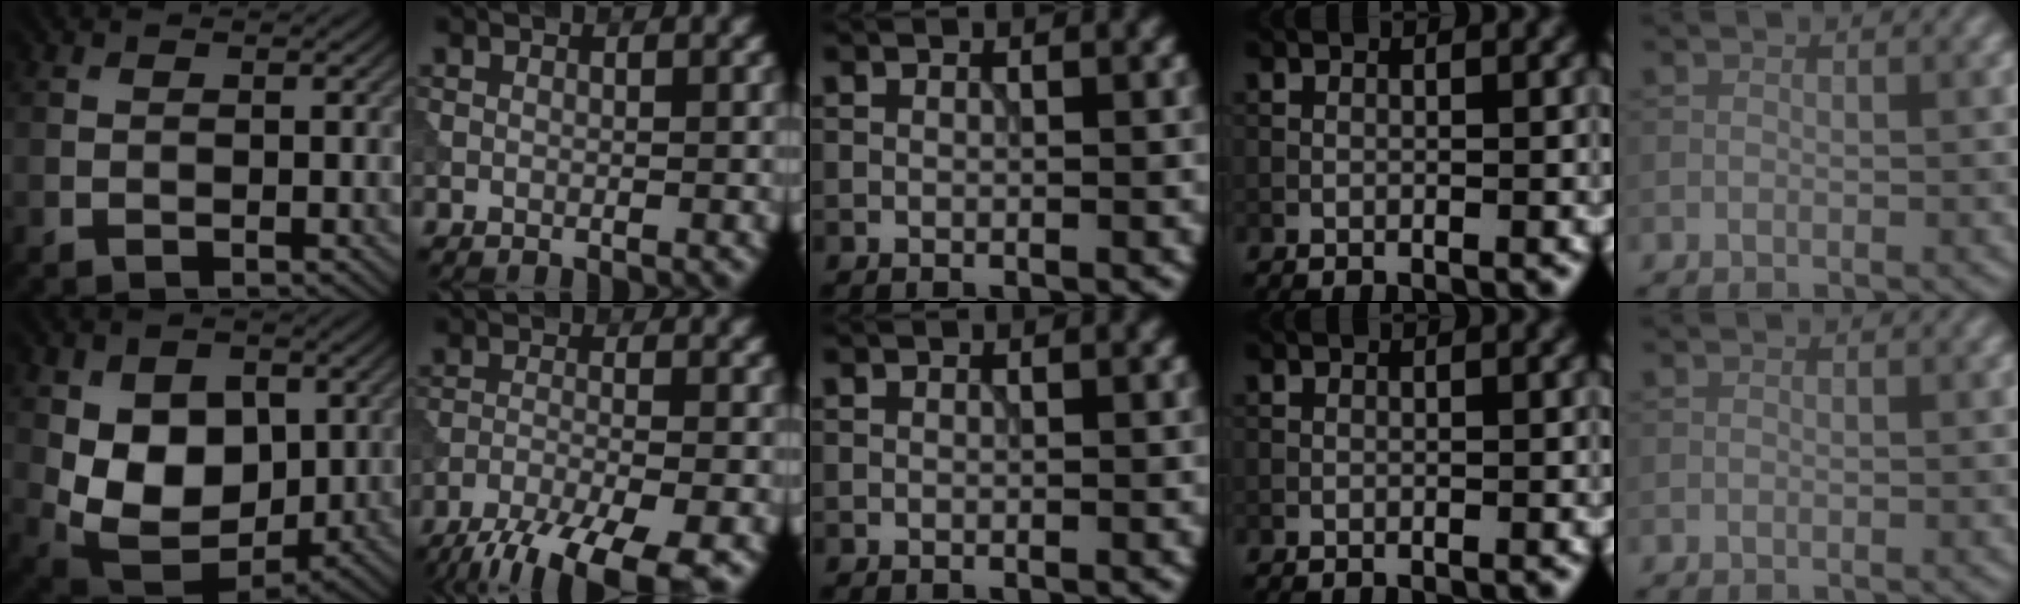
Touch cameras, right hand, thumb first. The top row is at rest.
{"thumb": {"total": 11.6, "force": [1.0, 8.2, 8.1], "torque": [-0.157, -0.016, 0.022]}, "index": {"total": 11.0, "force": [-8.9, 2.5, 6.0], "torque": [-0.112, -0.034, -0.138]}}